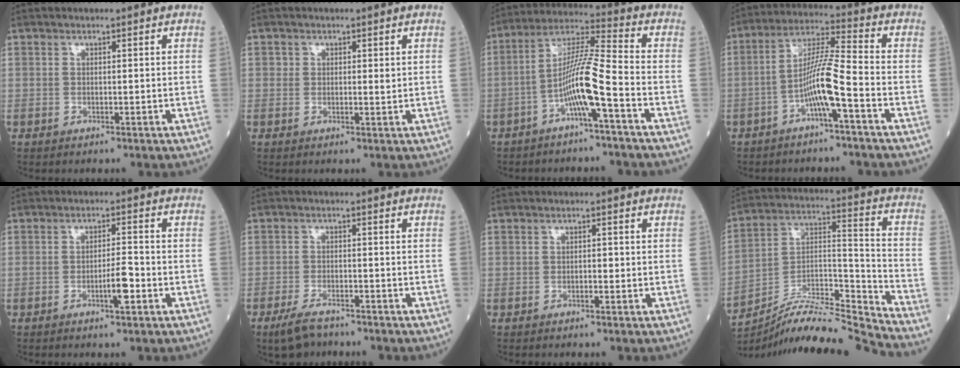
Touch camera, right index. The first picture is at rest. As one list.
[{"total": 1.3, "force": [0.3, 0.9, 1.0], "torque": [-0.010, 0.000, 0.002]}, {"total": 9.6, "force": [-3.9, -0.4, 8.8], "torque": [-0.171, 0.017, -0.076]}, {"total": 8.3, "force": [-3.5, -0.3, 7.5], "torque": [-0.145, 0.018, -0.068]}, {"total": 3.8, "force": [-1.6, 0.4, 3.5], "torque": [-0.057, 0.000, -0.027]}, {"total": 4.8, "force": [-3.8, 1.6, 2.5], "torque": [-0.058, -0.007, -0.065]}, {"total": 1.0, "force": [-0.4, 0.3, 0.8], "torque": [-0.012, 0.002, -0.007]}, {"total": 17.2, "force": [-16.5, -1.8, 4.5], "torque": [-0.079, 0.038, -0.286]}]